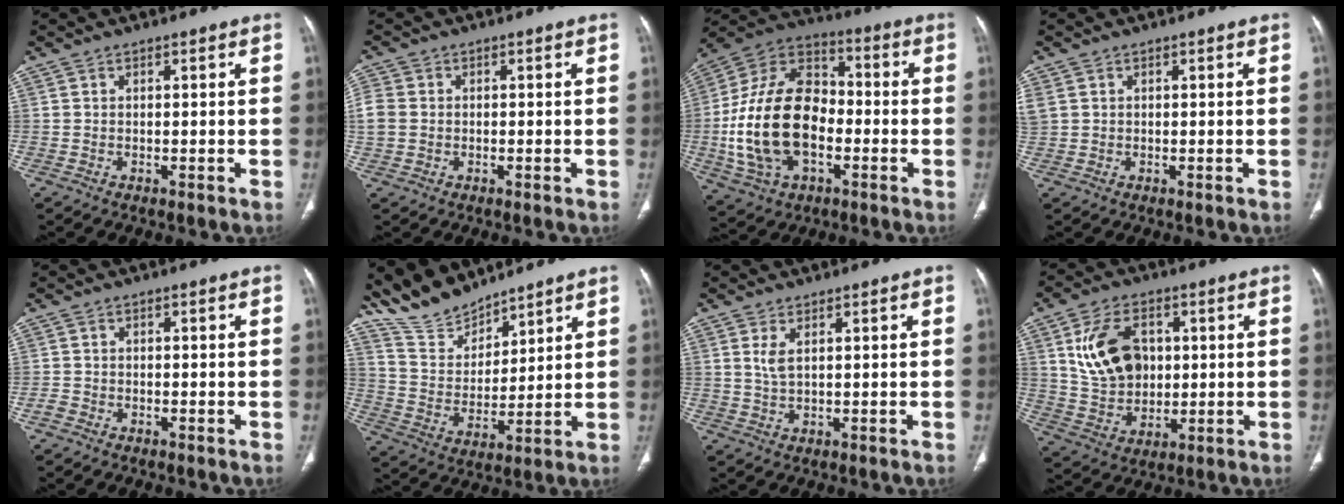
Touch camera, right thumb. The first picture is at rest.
{"total": 4.9, "force": [-0.1, 4.1, 2.6], "torque": [-0.069, 0.008, -0.001]}
{"total": 22.3, "force": [-3.6, 14.4, 16.7], "torque": [-0.309, 0.027, -0.063]}
{"total": 3.5, "force": [0.7, 2.9, 1.9], "torque": [-0.067, 0.016, 0.027]}
{"total": 1.1, "force": [-0.8, 0.8, 0.2], "torque": [-0.008, 0.001, -0.019]}
{"total": 11.4, "force": [10.4, 3.8, 2.6], "torque": [-0.036, -0.051, 0.215]}
{"total": 2.6, "force": [1.0, 1.0, 2.2], "torque": [-0.050, -0.004, 0.028]}
{"total": 13.1, "force": [3.3, 8.8, 9.1], "torque": [-0.144, -0.013, 0.069]}